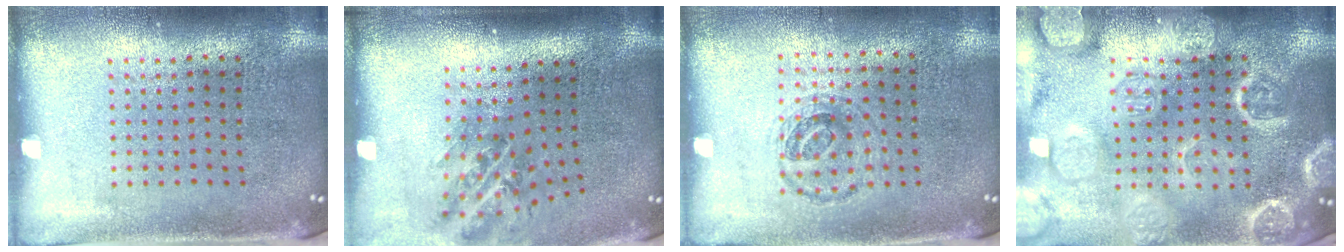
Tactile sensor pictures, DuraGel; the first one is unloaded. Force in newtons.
{"total": 1.3, "press": 1.1, "slide": 0.7}
{"total": 0.9, "press": 0.8, "slide": 0.4}
{"total": 6.3, "press": 6.3, "slide": 0.8}